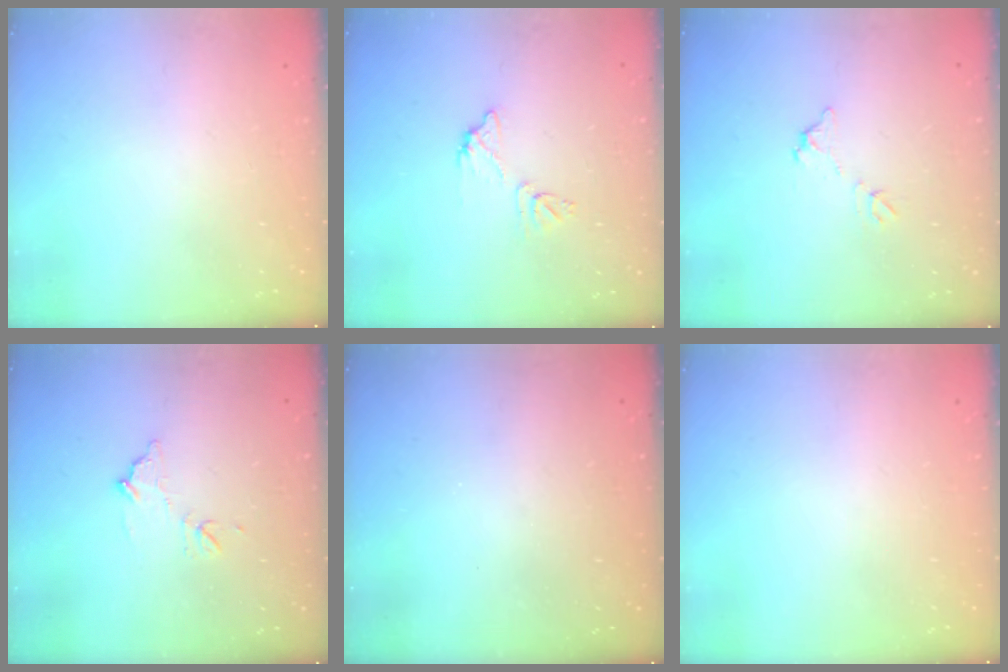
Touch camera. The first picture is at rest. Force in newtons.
{"total": 7.4, "press": 7.4, "slide": 0.3}
{"total": 5.6, "press": 5.6, "slide": 0.3}
{"total": 8.8, "press": 8.7, "slide": 0.4}
{"total": 3.0, "press": 3.0, "slide": 0.1}
{"total": 0.0}